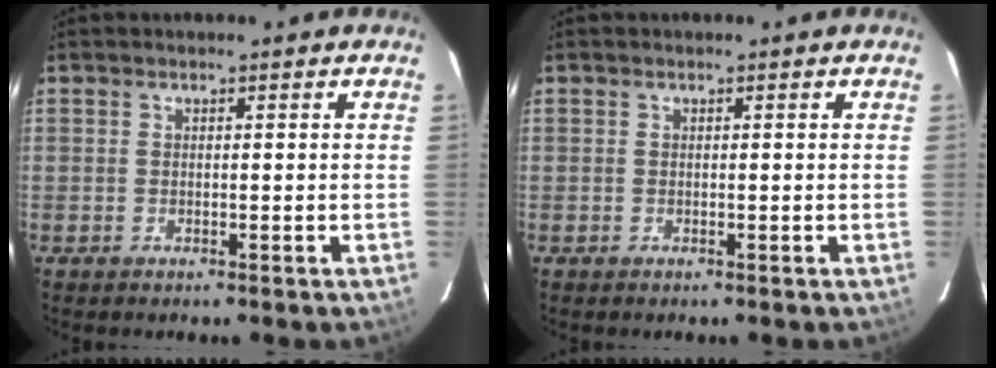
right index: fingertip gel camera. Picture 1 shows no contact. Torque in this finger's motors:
{"motor_torque": [0.02, 0.03, 0.01, 0.00]}